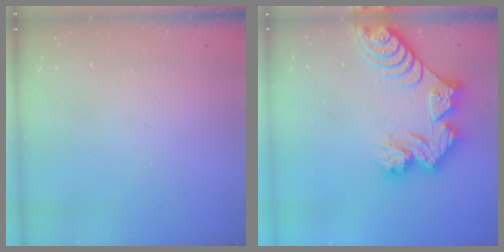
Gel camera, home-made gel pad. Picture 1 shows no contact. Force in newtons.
{"total": 15.1, "press": 15.0, "slide": 1.4}